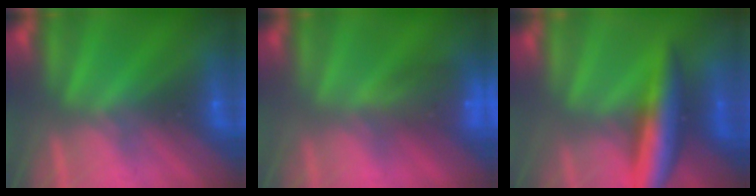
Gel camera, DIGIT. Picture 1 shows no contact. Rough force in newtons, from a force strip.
{"total": 11.8}
{"total": 9.4}